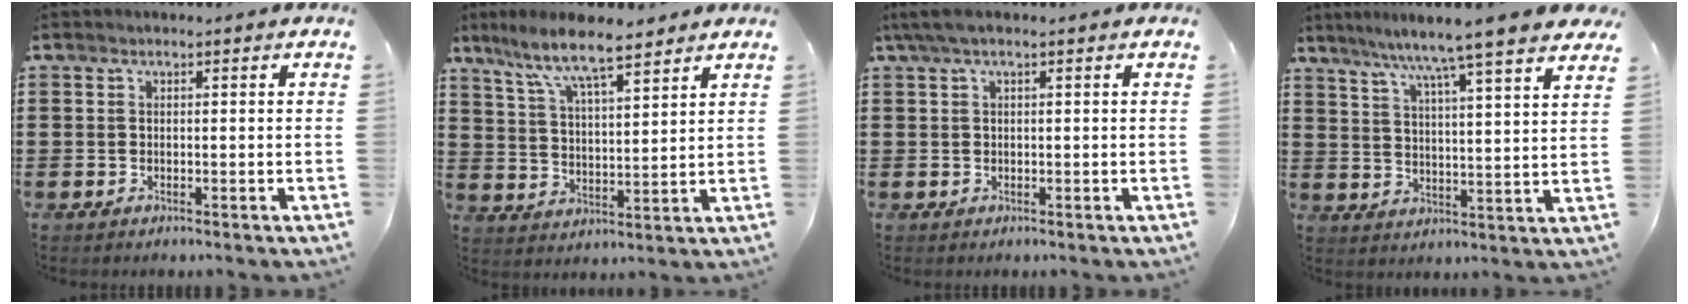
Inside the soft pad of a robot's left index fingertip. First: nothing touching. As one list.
[{"total": 8.3, "force": [6.9, 1.3, 4.5], "torque": [-0.110, -0.024, 0.120]}, {"total": 1.6, "force": [0.3, 0.2, 1.6], "torque": [-0.036, -0.002, 0.003]}, {"total": 7.3, "force": [6.3, -1.2, 3.6], "torque": [-0.094, -0.040, 0.101]}]